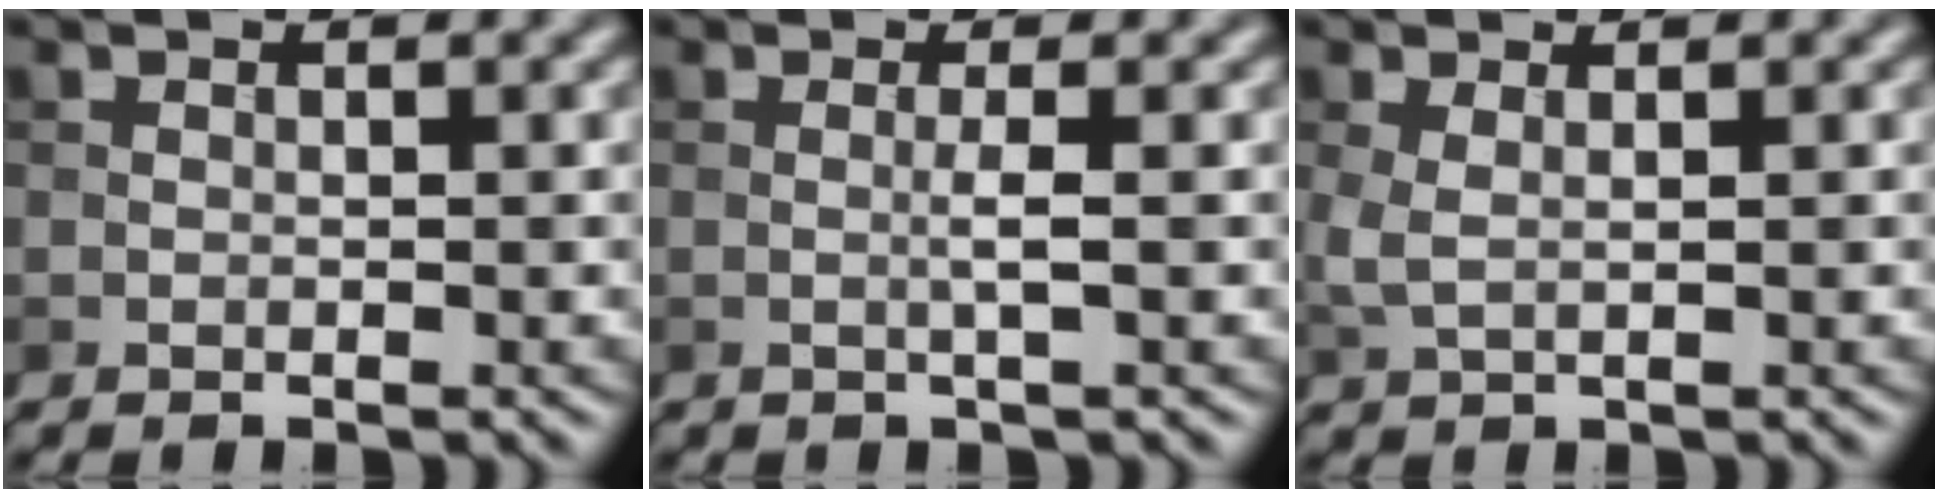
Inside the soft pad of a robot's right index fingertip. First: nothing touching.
{"total": 1.3, "force": [0.0, 0.1, 1.3], "torque": [-0.026, 0.001, -0.004]}
{"total": 1.5, "force": [0.6, 0.5, 1.3], "torque": [-0.035, 0.001, 0.012]}